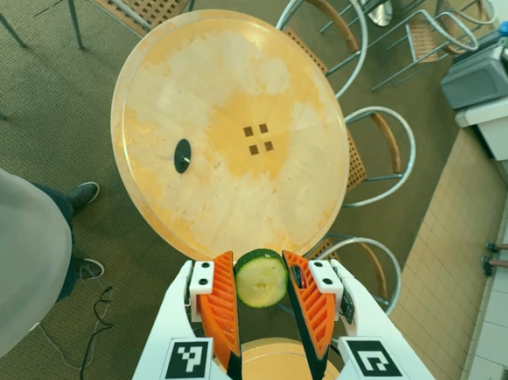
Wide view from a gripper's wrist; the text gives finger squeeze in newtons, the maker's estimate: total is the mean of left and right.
{"total": 9.2, "left": 9.1, "right": 9.3}